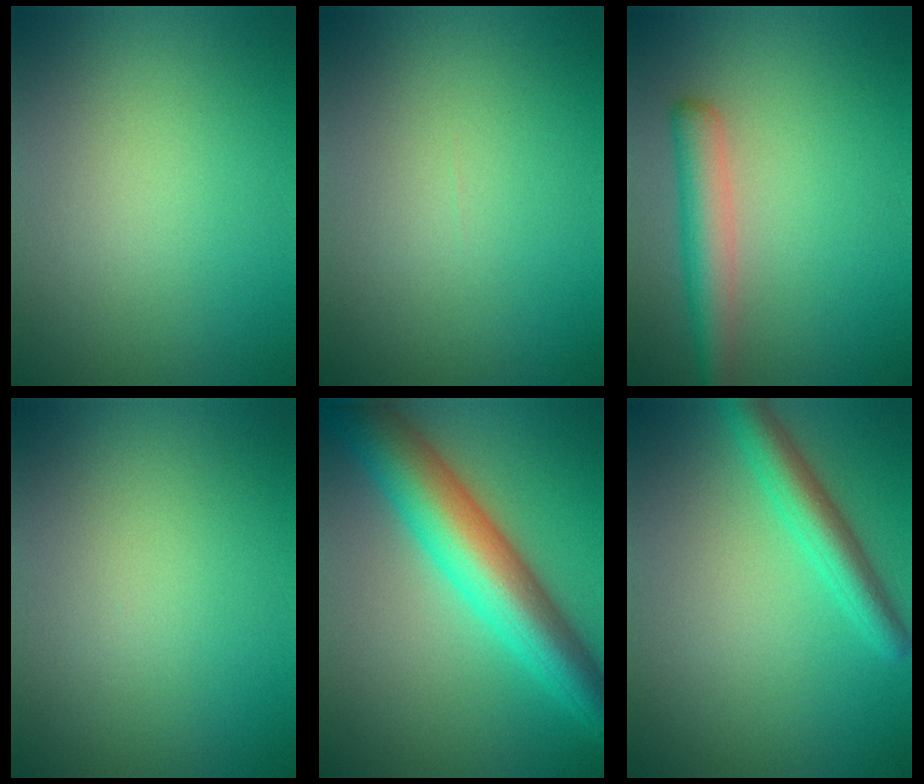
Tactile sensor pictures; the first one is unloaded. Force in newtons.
{"total": 0.0}
{"total": 3.7, "press": 3.7, "slide": 0.1}
{"total": 0.0}
{"total": 8.7, "press": 8.7, "slide": 0.1}
{"total": 3.4, "press": 3.4, "slide": 0.2}